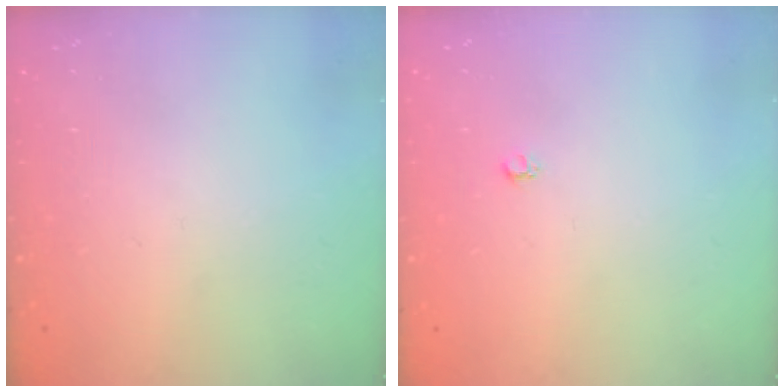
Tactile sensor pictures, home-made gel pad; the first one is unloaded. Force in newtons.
{"total": 2.6, "press": 2.6, "slide": 0.4}